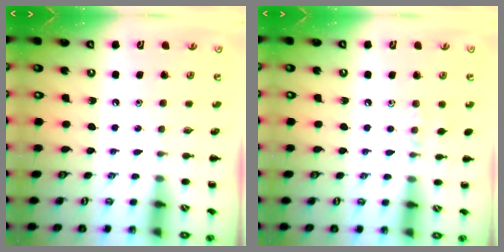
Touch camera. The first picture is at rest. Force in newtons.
{"total": 6.5, "press": 6.2, "slide": 1.8}